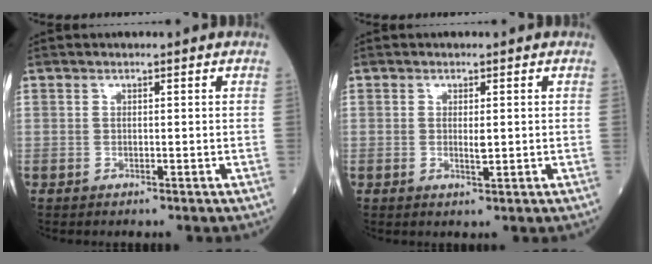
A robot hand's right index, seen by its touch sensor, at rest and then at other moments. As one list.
[{"total": 1.7, "force": [0.1, 0.4, 1.7], "torque": [-0.031, -0.003, 0.001]}]